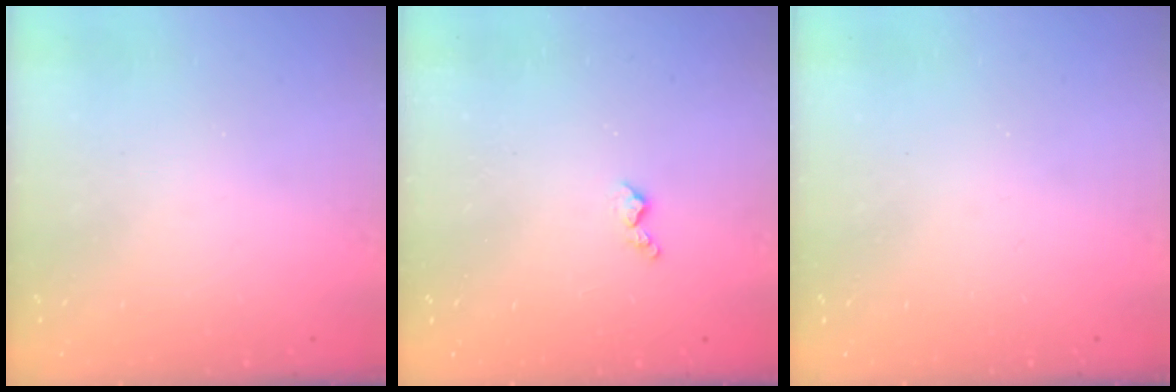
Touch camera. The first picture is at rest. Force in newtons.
{"total": 3.8, "press": 3.8, "slide": 0.6}
{"total": 0.0}